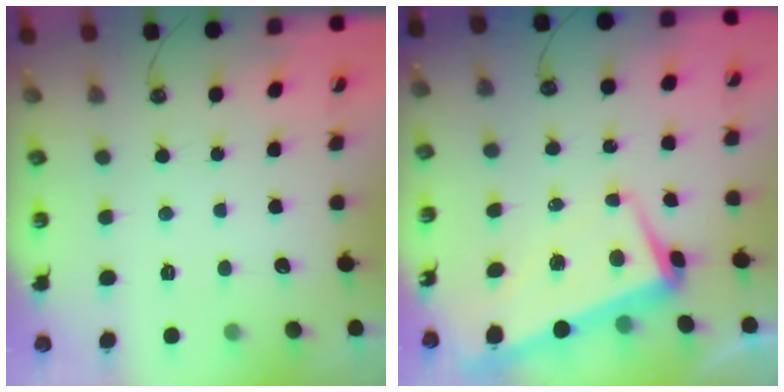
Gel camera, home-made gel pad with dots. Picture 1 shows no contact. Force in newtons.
{"total": 1.9, "press": 0.8, "slide": 1.8}